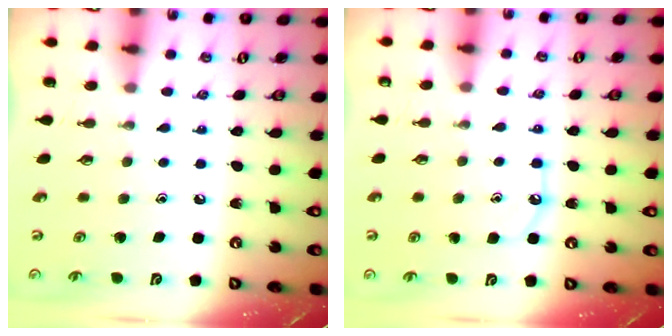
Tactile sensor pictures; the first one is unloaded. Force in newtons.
{"total": 6.9, "press": 6.8, "slide": 0.7}